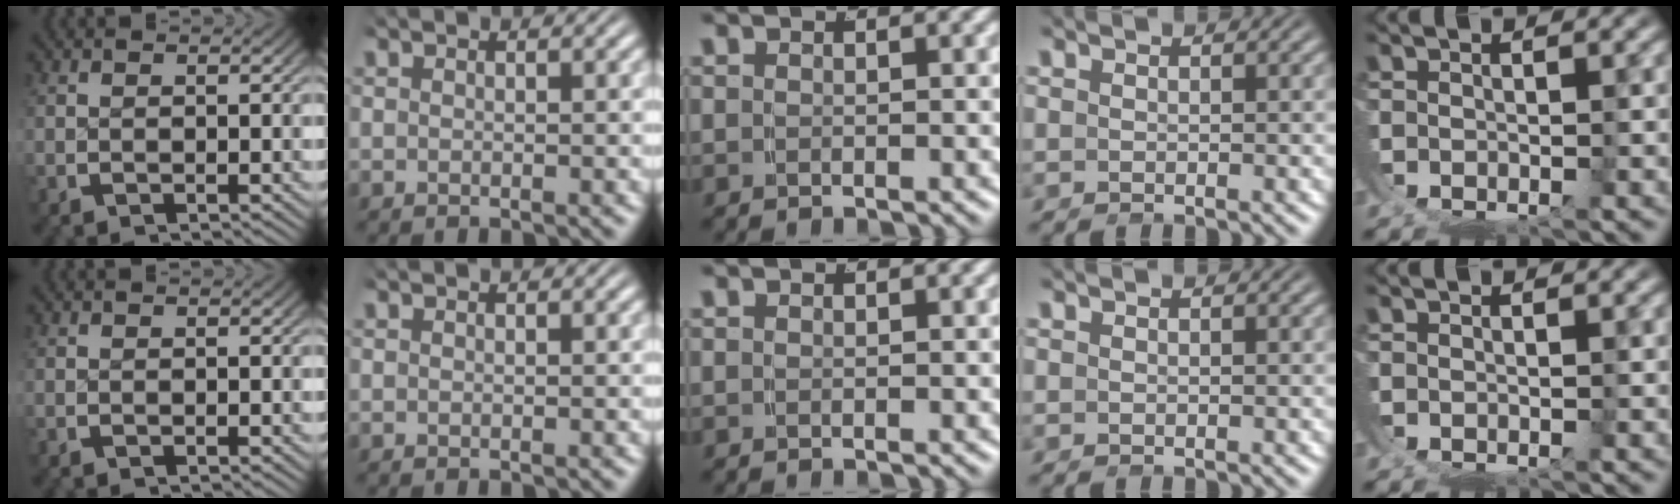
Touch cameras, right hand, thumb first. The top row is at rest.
{}